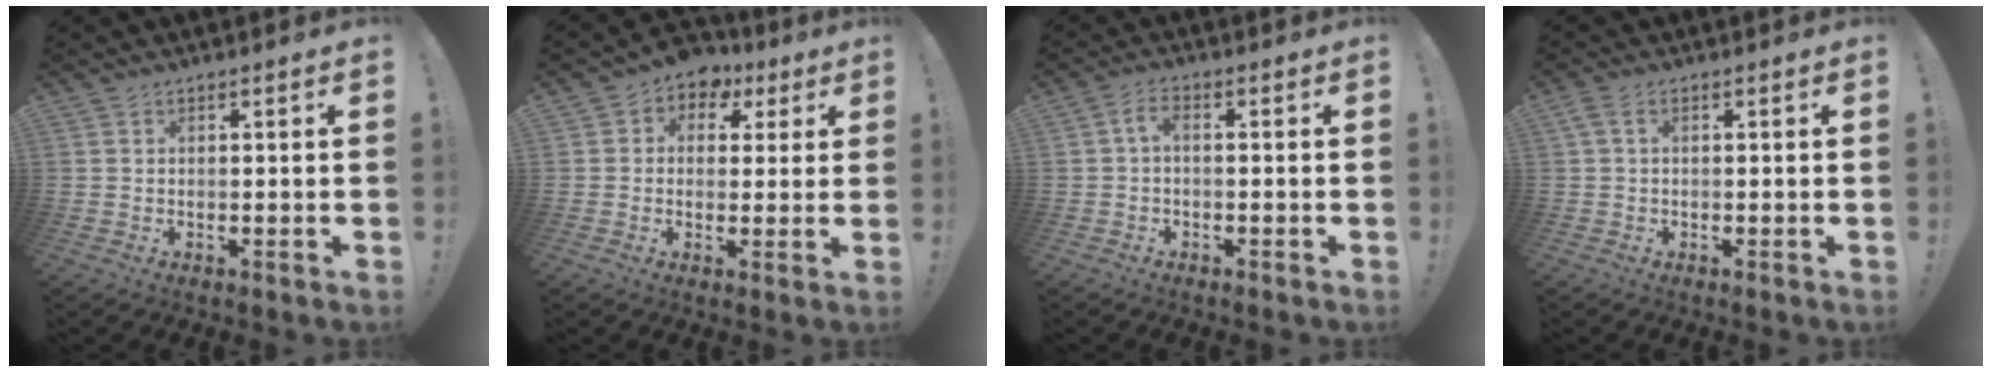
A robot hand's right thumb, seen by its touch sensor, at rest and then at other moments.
{"total": 6.4, "force": [2.0, 5.6, 2.3], "torque": [-0.025, -0.009, 0.040]}
{"total": 3.2, "force": [-0.5, 1.0, 3.0], "torque": [-0.071, 0.001, -0.013]}
{"total": 1.8, "force": [0.1, 0.7, 1.7], "torque": [-0.034, 0.005, 0.002]}